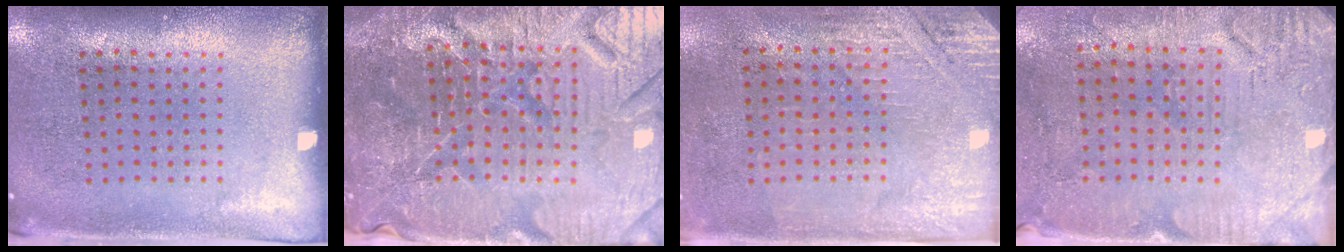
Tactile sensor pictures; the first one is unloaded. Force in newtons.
{"total": 6.8, "press": 6.1, "slide": 2.9}
{"total": 2.7, "press": 2.4, "slide": 1.2}
{"total": 3.1, "press": 2.8, "slide": 1.3}